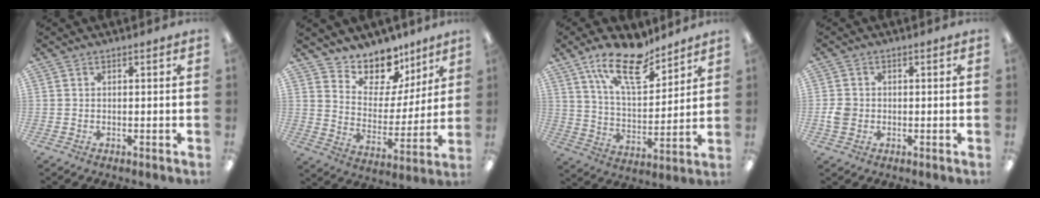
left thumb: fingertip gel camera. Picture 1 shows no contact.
{"total": 11.0, "force": [9.1, 6.0, 1.7], "torque": [-0.034, -0.086, 0.172]}
{"total": 17.3, "force": [12.3, 6.6, 10.3], "torque": [-0.170, -0.062, 0.211]}
{"total": 3.2, "force": [-0.4, 2.8, 1.4], "torque": [-0.023, 0.006, -0.006]}